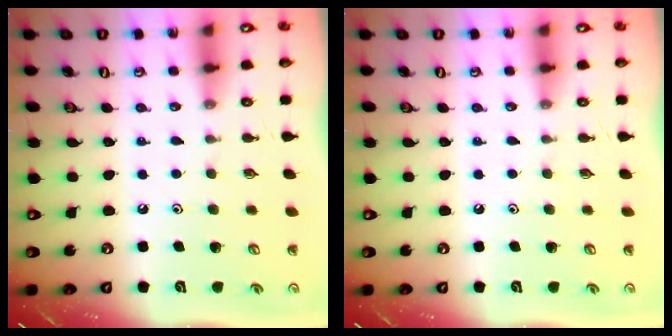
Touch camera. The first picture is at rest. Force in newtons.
{"total": 0.0}